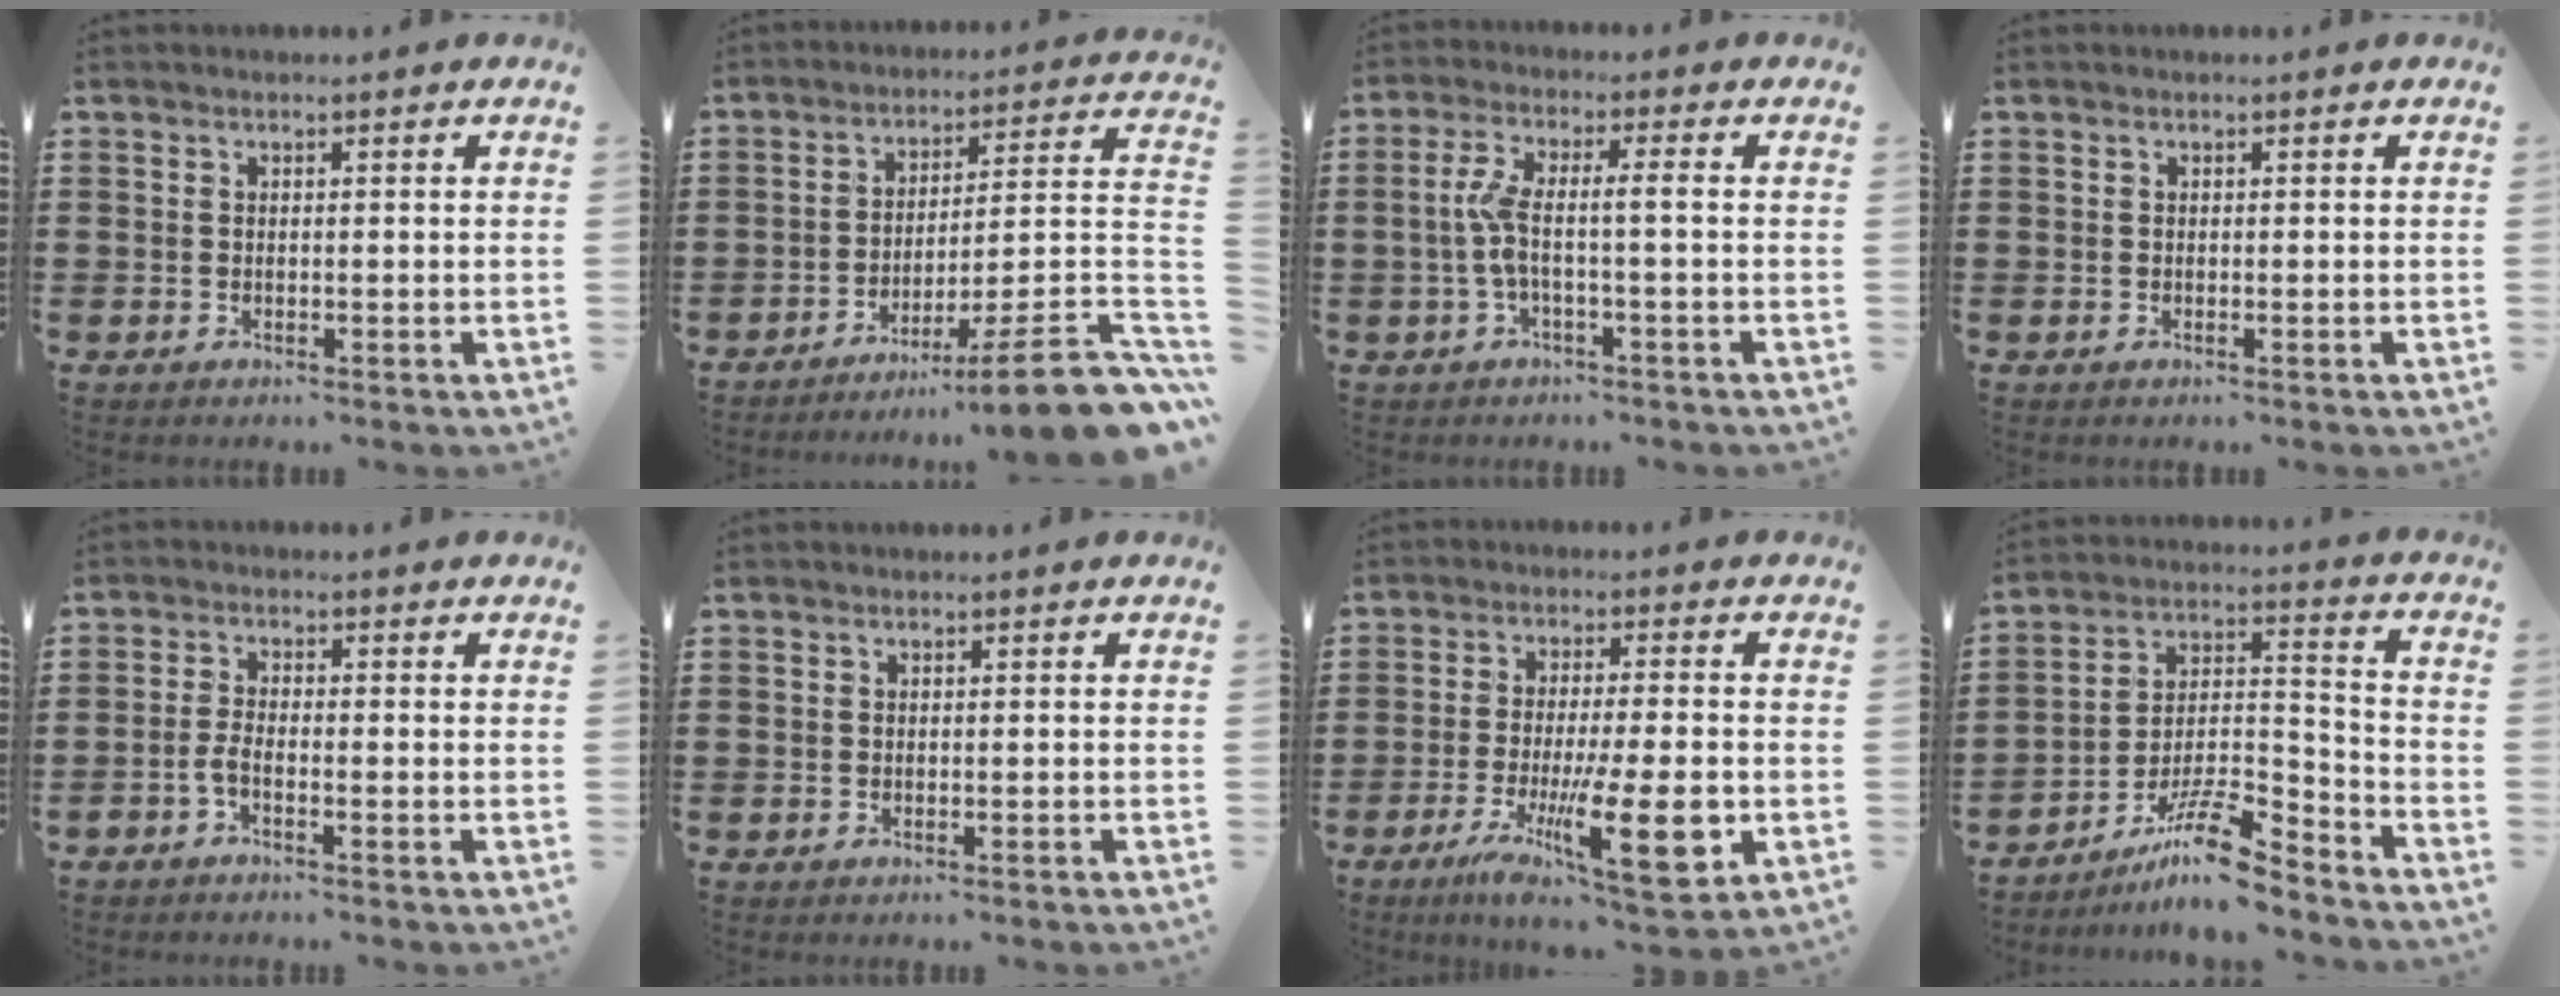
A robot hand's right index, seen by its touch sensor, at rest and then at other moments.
{"total": 10.7, "force": [-7.3, 0.0, 7.9], "torque": [-0.110, 0.002, -0.139]}
{"total": 5.1, "force": [-0.8, 0.3, 5.1], "torque": [-0.116, -0.009, -0.025]}
{"total": 0.0}
{"total": 2.2, "force": [-1.3, 0.4, 1.7], "torque": [-0.046, -0.005, -0.029]}
{"total": 0.0}
{"total": 14.5, "force": [-4.2, 3.6, 13.4], "torque": [-0.233, -0.017, -0.064]}
{"total": 11.5, "force": [-9.1, 2.1, 6.6], "torque": [-0.119, 0.024, -0.174]}